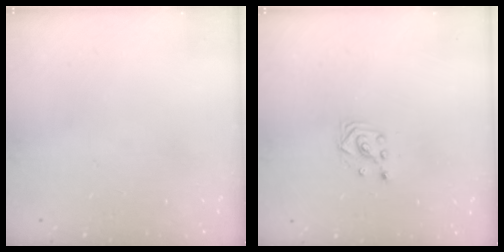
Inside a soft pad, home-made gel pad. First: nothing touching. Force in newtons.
{"total": 3.0, "press": 3.0, "slide": 0.4}